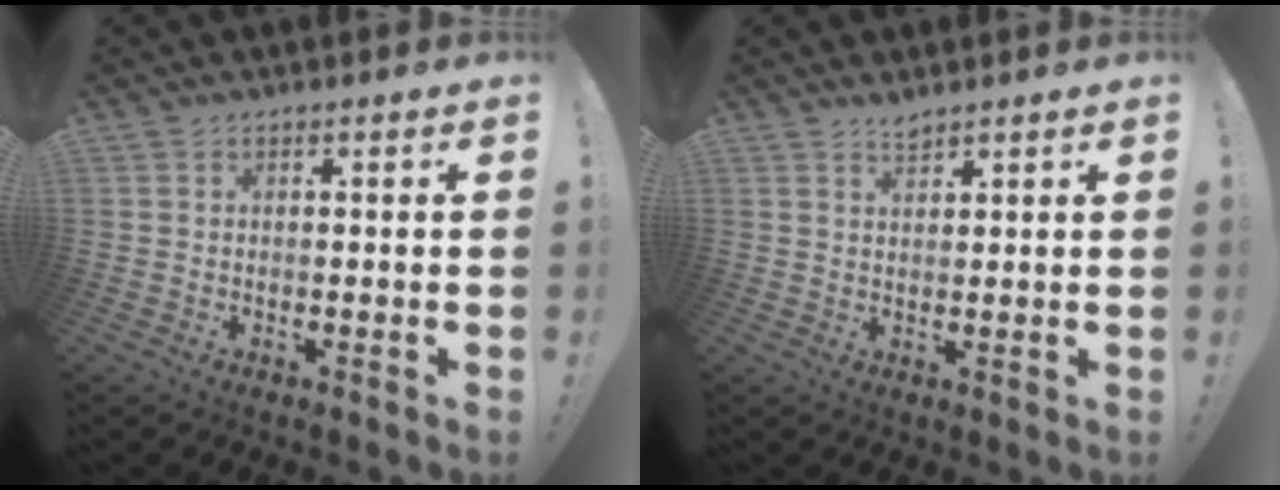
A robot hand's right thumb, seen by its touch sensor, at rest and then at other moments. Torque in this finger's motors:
{"motor_torque": [-0.12, 0.33, -0.08, 0.06, 0.00]}